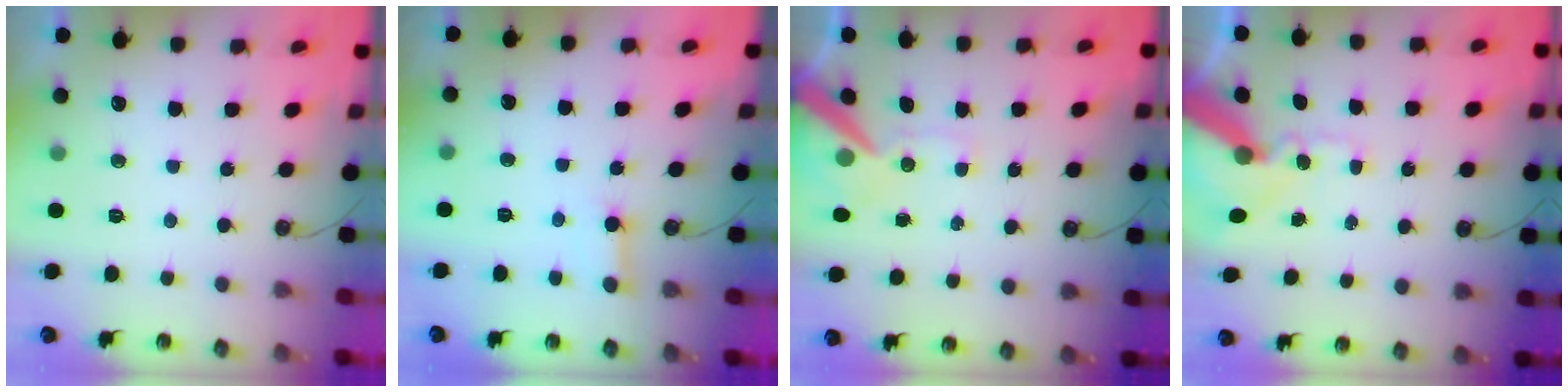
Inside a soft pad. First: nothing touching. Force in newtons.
{"total": 2.6, "press": 2.6, "slide": 0.3}
{"total": 12.1, "press": 11.9, "slide": 2.1}
{"total": 13.7, "press": 13.5, "slide": 1.9}